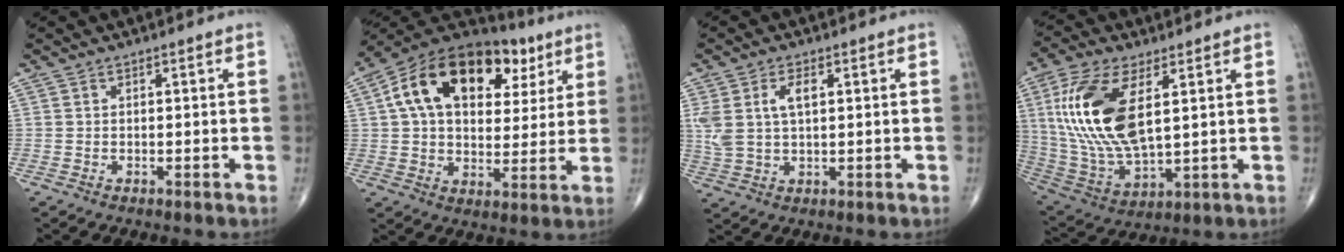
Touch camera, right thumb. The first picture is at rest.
{"total": 23.1, "force": [8.7, 13.9, 16.4], "torque": [-0.243, 0.020, 0.133]}
{"total": 7.0, "force": [2.0, 3.5, 5.7], "torque": [-0.131, 0.007, 0.046]}
{"total": 19.3, "force": [4.8, 8.7, 16.5], "torque": [-0.353, -0.020, 0.098]}